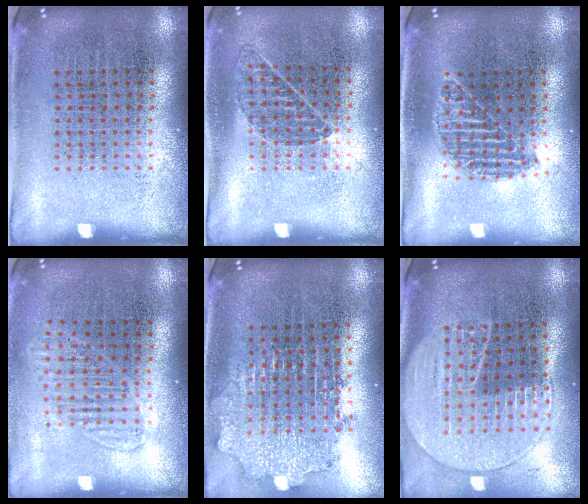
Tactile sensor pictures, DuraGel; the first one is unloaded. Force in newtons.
{"total": 0.8, "press": 0.7, "slide": 0.3}
{"total": 1.1, "press": 1.0, "slide": 0.5}
{"total": 1.4, "press": 1.3, "slide": 0.6}
{"total": 1.9, "press": 1.5, "slide": 1.2}
{"total": 2.0, "press": 1.7, "slide": 0.9}